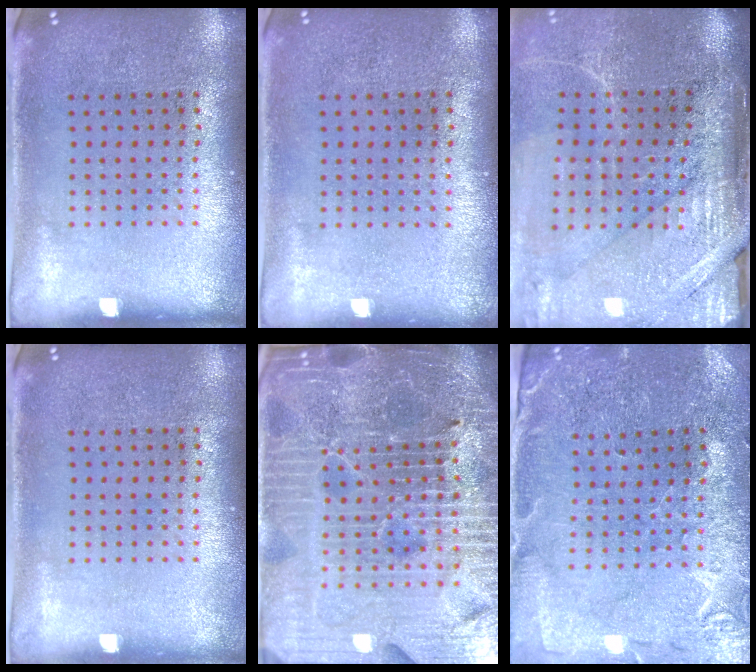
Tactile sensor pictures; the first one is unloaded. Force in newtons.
{"total": 0.0}
{"total": 4.3, "press": 3.7, "slide": 2.2}
{"total": 0.0}
{"total": 7.0, "press": 6.2, "slide": 3.4}
{"total": 0.7, "press": 0.7, "slide": 0.3}